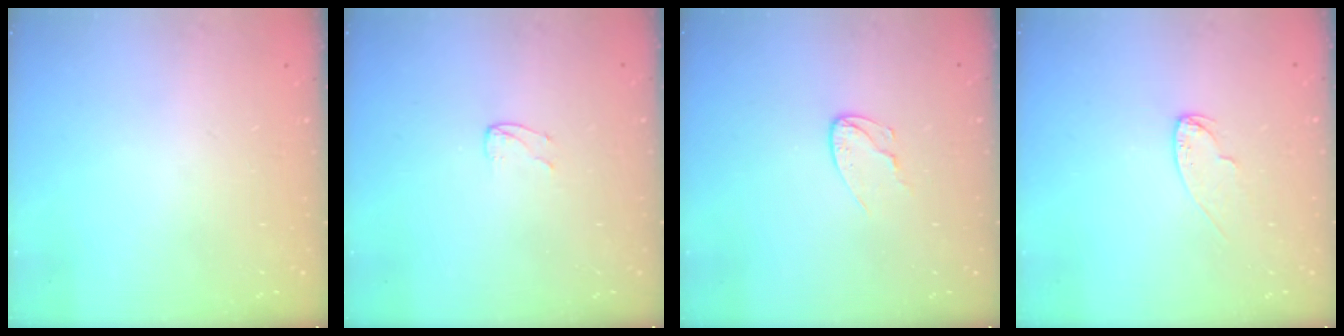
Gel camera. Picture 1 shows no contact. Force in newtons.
{"total": 3.0, "press": 3.0, "slide": 0.3}
{"total": 6.3, "press": 6.2, "slide": 0.6}
{"total": 4.2, "press": 4.1, "slide": 0.4}